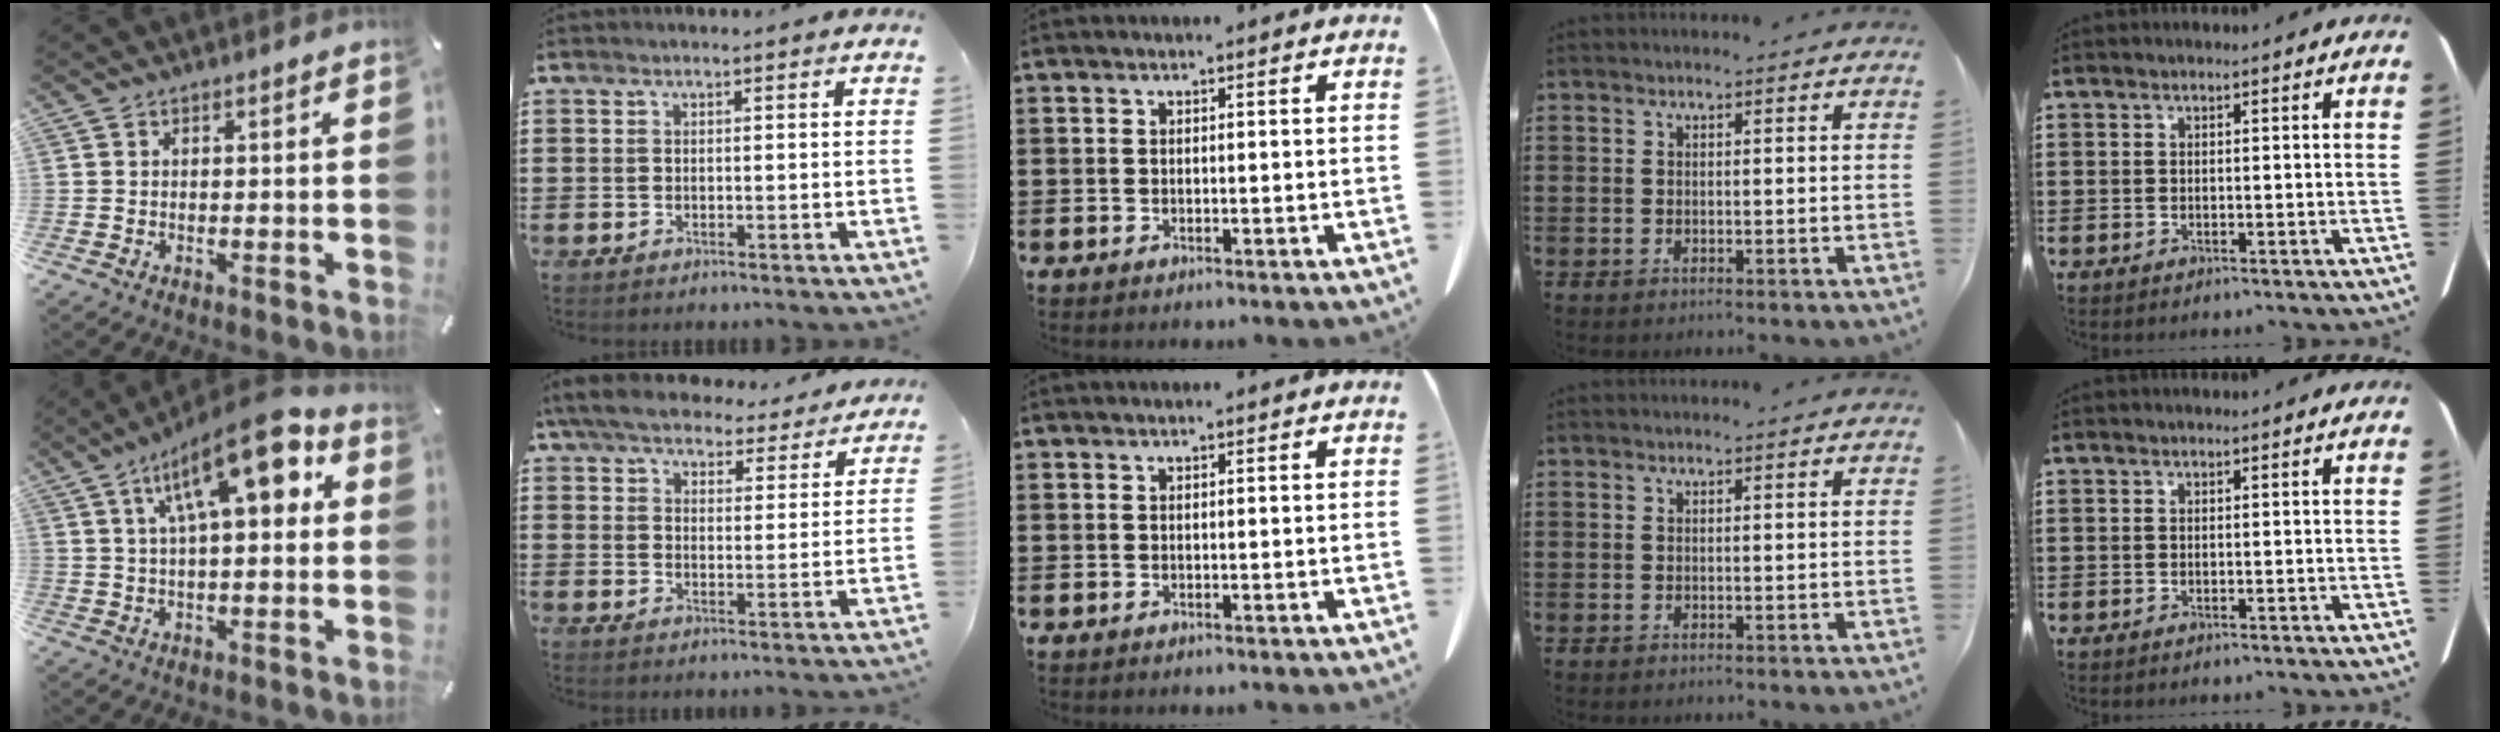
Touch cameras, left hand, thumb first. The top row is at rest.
{"thumb": {"total": 17.6, "force": [7.2, 6.0, 14.9], "torque": [-0.234, -0.030, 0.108]}, "index": {"total": 6.7, "force": [6.2, 1.1, 2.1], "torque": [-0.069, -0.030, 0.111]}}